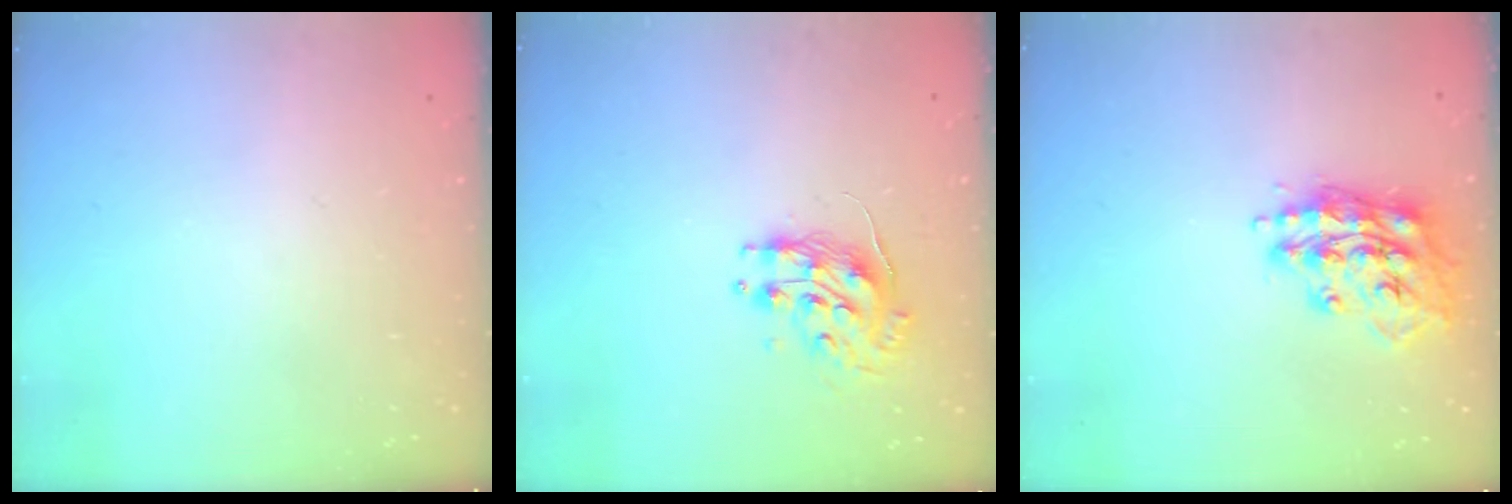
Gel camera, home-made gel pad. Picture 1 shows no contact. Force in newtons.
{"total": 9.7, "press": 9.7, "slide": 0.8}
{"total": 15.5, "press": 15.5, "slide": 1.4}